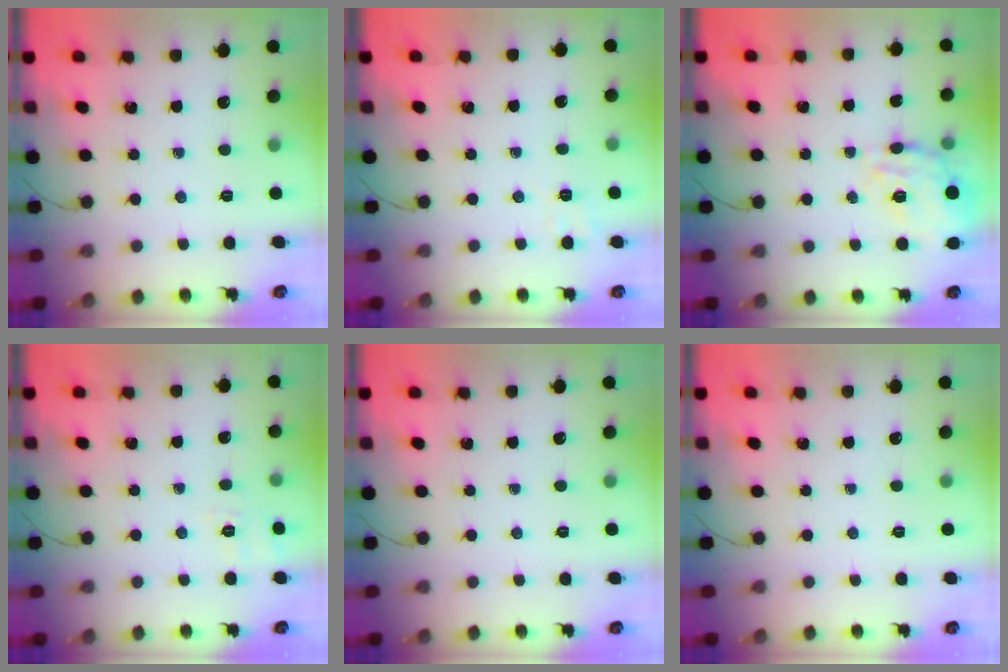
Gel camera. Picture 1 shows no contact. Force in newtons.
{"total": 2.9, "press": 2.3, "slide": 1.9}
{"total": 15.8, "press": 15.8, "slide": 0.5}
{"total": 2.4, "press": 1.1, "slide": 2.1}
{"total": 0.0}
{"total": 0.0}